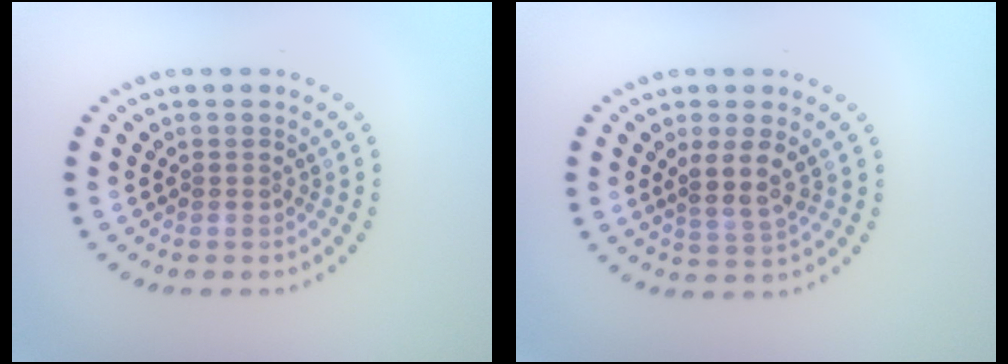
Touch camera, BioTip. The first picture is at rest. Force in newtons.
{"total": 2.7, "press": 2.2, "slide": 1.5}